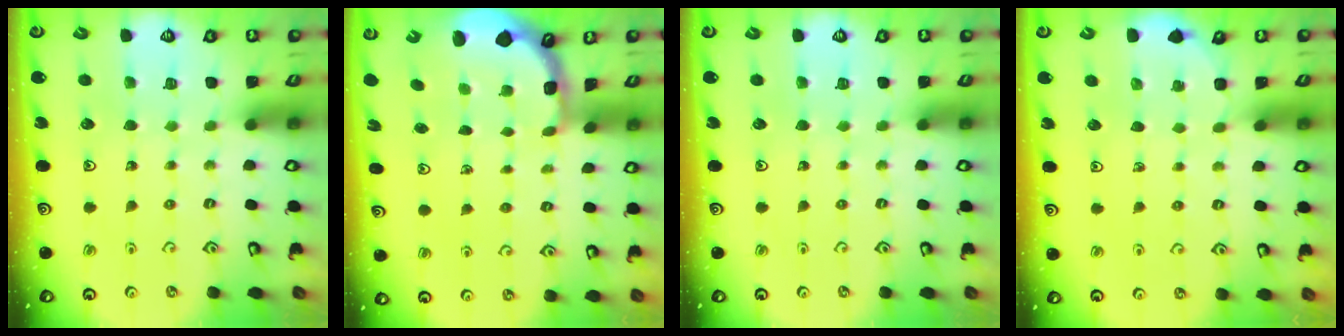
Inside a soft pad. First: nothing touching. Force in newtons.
{"total": 1.8, "press": 1.8, "slide": 0.5}
{"total": 0.0}
{"total": 2.3, "press": 2.3, "slide": 0.2}